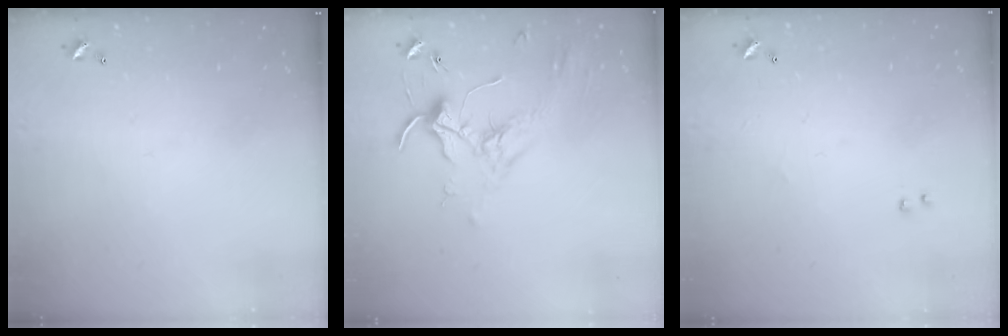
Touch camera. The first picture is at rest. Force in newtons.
{"total": 1.8, "press": 1.8, "slide": 0.4}
{"total": 2.3, "press": 2.2, "slide": 0.8}